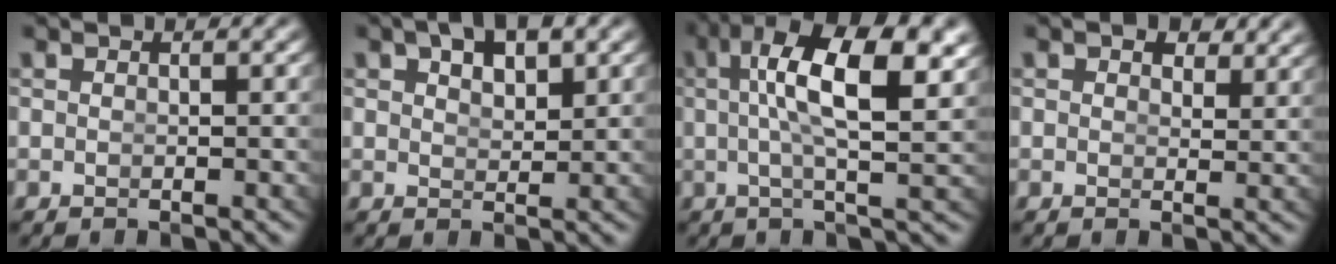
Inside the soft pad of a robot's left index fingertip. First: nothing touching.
{"total": 3.6, "force": [2.6, 1.2, 2.3], "torque": [-0.026, 0.003, 0.047]}
{"total": 9.2, "force": [2.9, 2.7, 8.3], "torque": [-0.139, 0.008, 0.044]}
{"total": 2.0, "force": [1.6, 0.8, 0.9], "torque": [-0.014, -0.007, 0.028]}